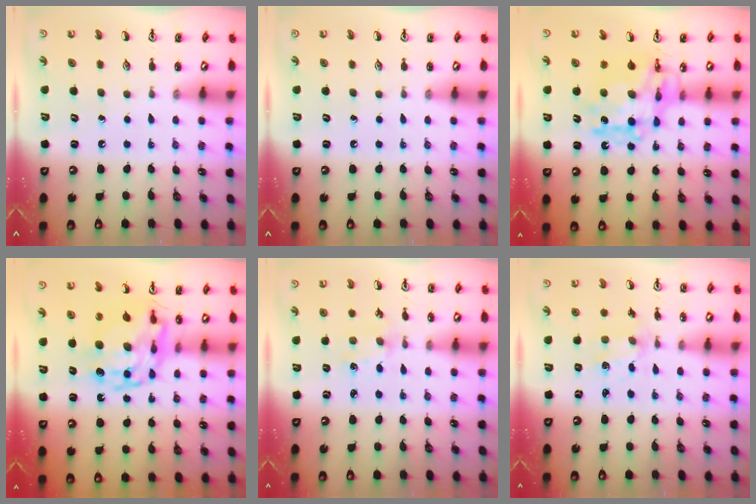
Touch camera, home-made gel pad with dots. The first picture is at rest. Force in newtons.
{"total": 0.0}
{"total": 12.7, "press": 12.7, "slide": 1.1}
{"total": 14.8, "press": 14.7, "slide": 1.3}
{"total": 1.3, "press": 1.3, "slide": 0.2}
{"total": 1.9, "press": 1.9, "slide": 0.5}